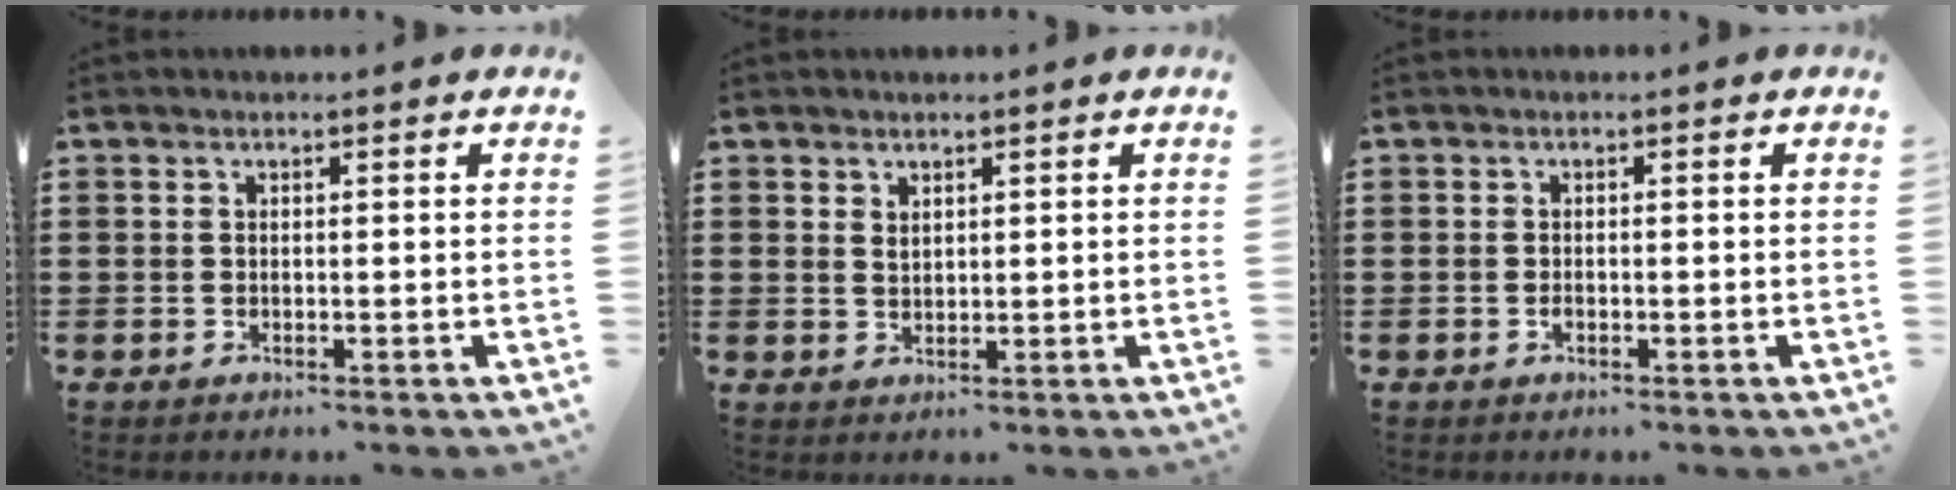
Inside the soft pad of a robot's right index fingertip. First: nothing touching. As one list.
[{"total": 1.4, "force": [1.2, 0.6, 0.3], "torque": [-0.006, 0.003, 0.022]}, {"total": 0.8, "force": [-0.4, 0.4, 0.6], "torque": [-0.012, -0.006, -0.005]}]